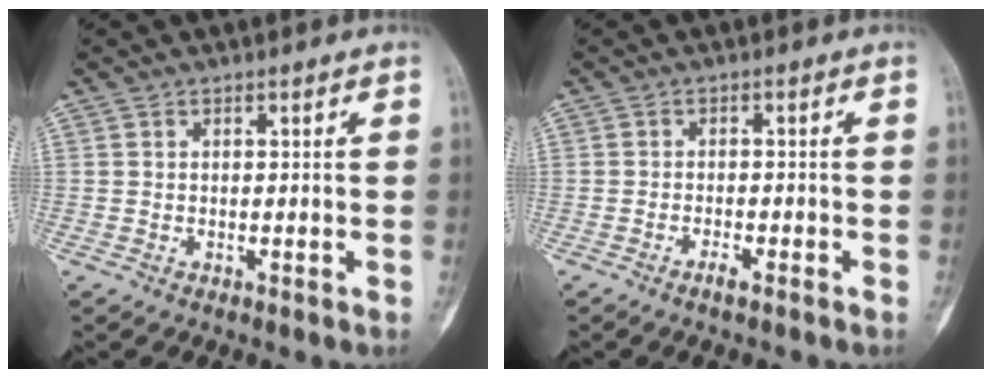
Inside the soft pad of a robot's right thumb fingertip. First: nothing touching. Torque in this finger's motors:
{"motor_torque": [-0.14, 0.01, 0.13, 0.12, -0.11]}